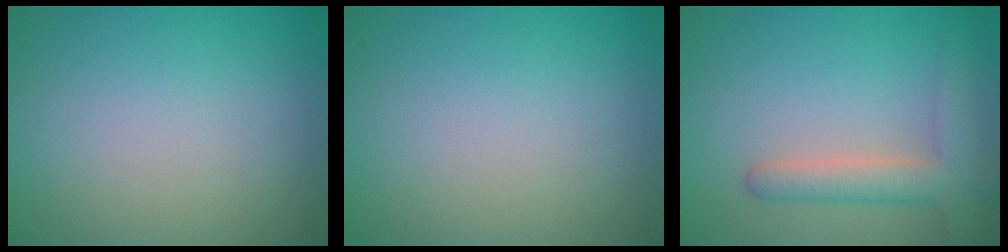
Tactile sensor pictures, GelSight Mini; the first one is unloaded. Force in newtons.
{"total": 0.0}
{"total": 4.1, "press": 4.1, "slide": 0.3}